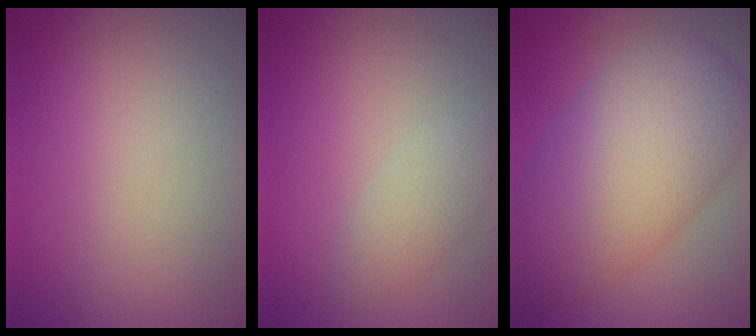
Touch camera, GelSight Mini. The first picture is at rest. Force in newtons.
{"total": 1.9, "press": 1.9, "slide": 0.0}
{"total": 10.8, "press": 10.8, "slide": 0.3}